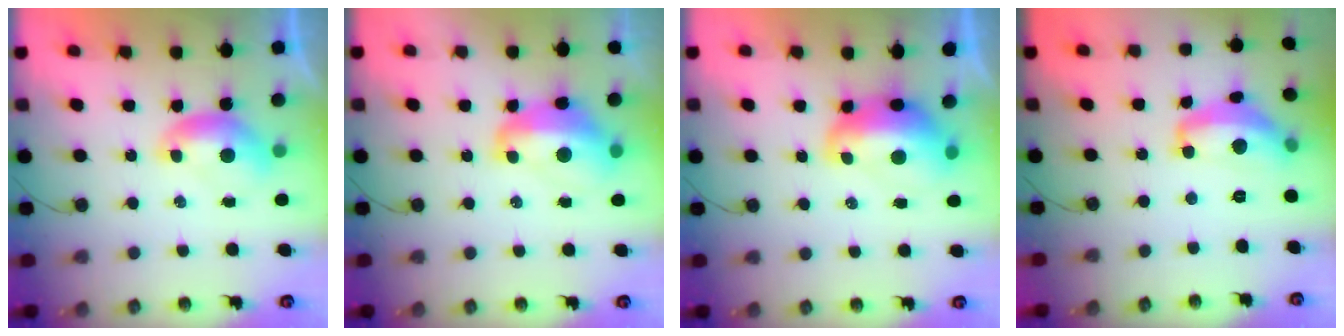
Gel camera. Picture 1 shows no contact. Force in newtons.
{"total": 8.3, "press": 8.2, "slide": 1.5}
{"total": 5.4, "press": 5.3, "slide": 1.2}
{"total": 10.4, "press": 10.3, "slide": 0.9}